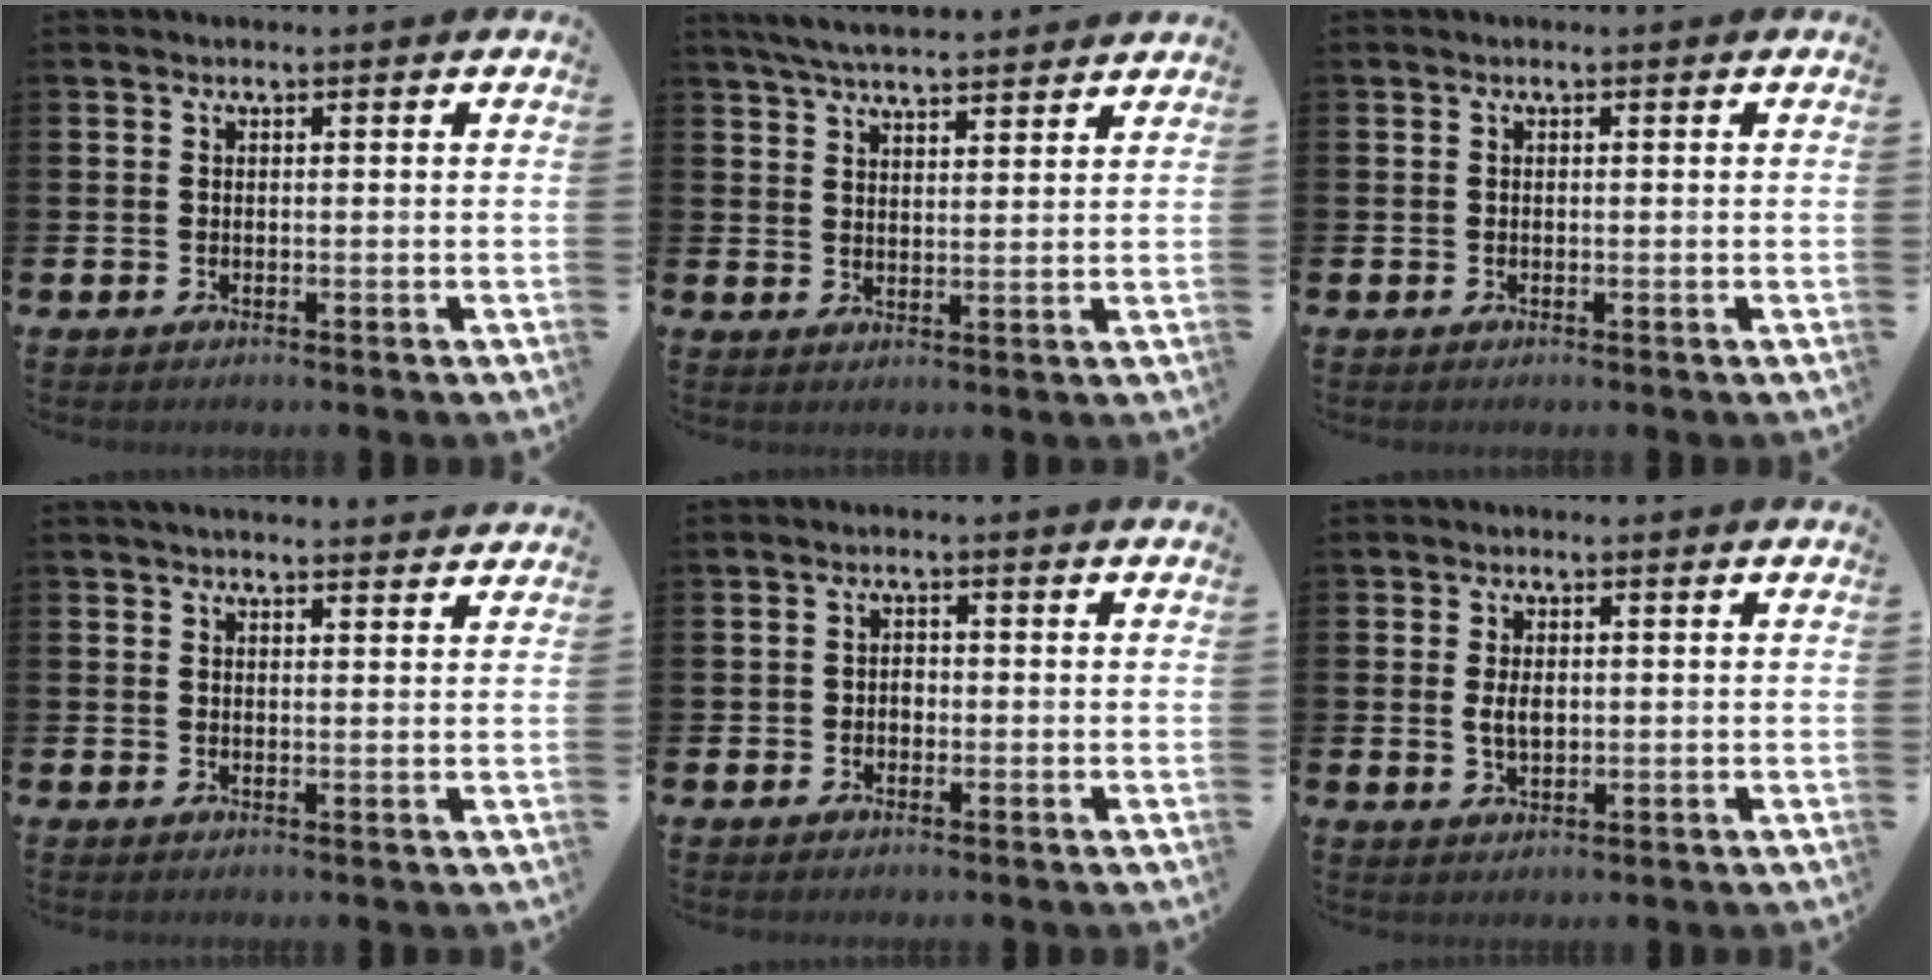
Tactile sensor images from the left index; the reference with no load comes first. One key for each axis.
{"total": 5.3, "fx": 5.2, "fy": 0.4, "fz": 1.1, "tx": -0.035, "ty": -0.023, "tz": 0.095}
{"total": 0.0}
{"total": 2.5, "fx": 2.5, "fy": 0.2, "fz": 0.4, "tx": -0.012, "ty": -0.009, "tz": 0.045}
{"total": 2.0, "fx": -0.8, "fy": 1.5, "fz": 0.9, "tx": -0.006, "ty": 0.000, "tz": -0.022}
{"total": 2.8, "fx": 0.3, "fy": 1.6, "fz": 2.2, "tx": -0.025, "ty": -0.002, "tz": -0.001}